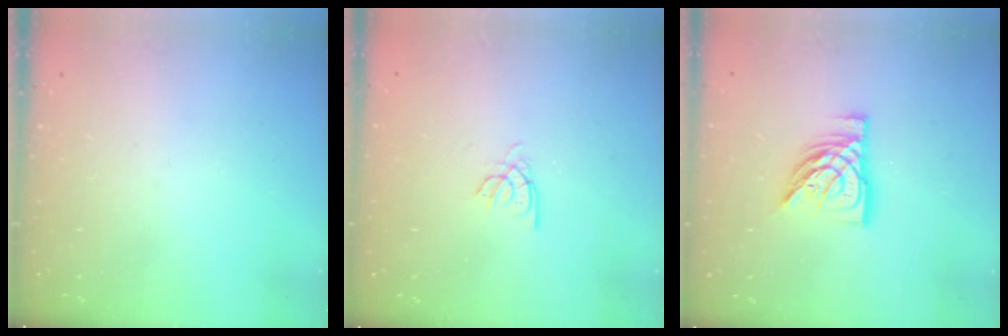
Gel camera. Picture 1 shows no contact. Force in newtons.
{"total": 2.0, "press": 1.9, "slide": 0.4}
{"total": 12.8, "press": 12.7, "slide": 1.5}